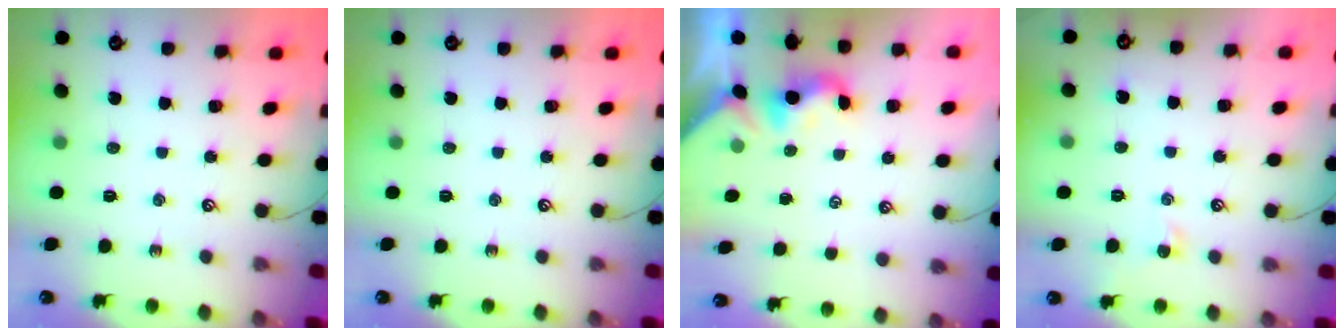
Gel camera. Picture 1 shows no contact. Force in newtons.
{"total": 0.0}
{"total": 2.0, "press": 2.0, "slide": 0.4}
{"total": 1.0, "press": 1.0, "slide": 0.3}